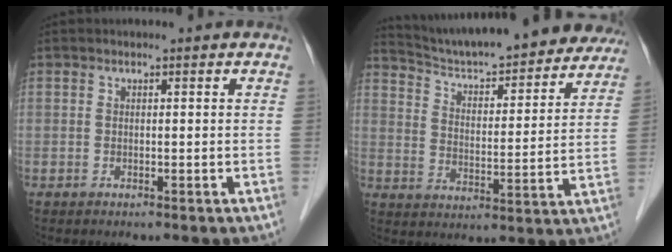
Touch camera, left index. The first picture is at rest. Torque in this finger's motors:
{"motor_torque": [0.45, -0.63, 0.18, 0.06]}